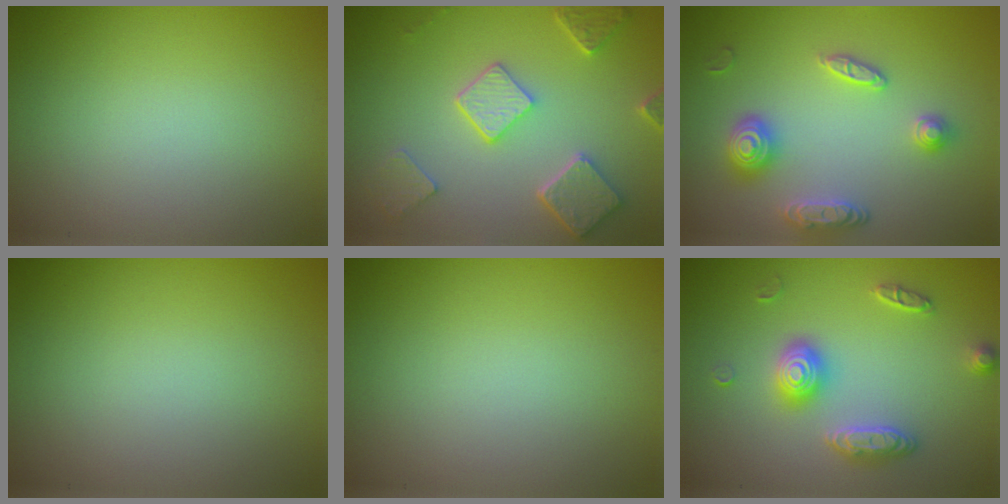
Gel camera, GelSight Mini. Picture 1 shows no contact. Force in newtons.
{"total": 4.9, "press": 3.9, "slide": 3.0}
{"total": 3.4, "press": 3.4, "slide": 0.3}
{"total": 0.0}
{"total": 0.0}
{"total": 3.0, "press": 3.0, "slide": 0.4}